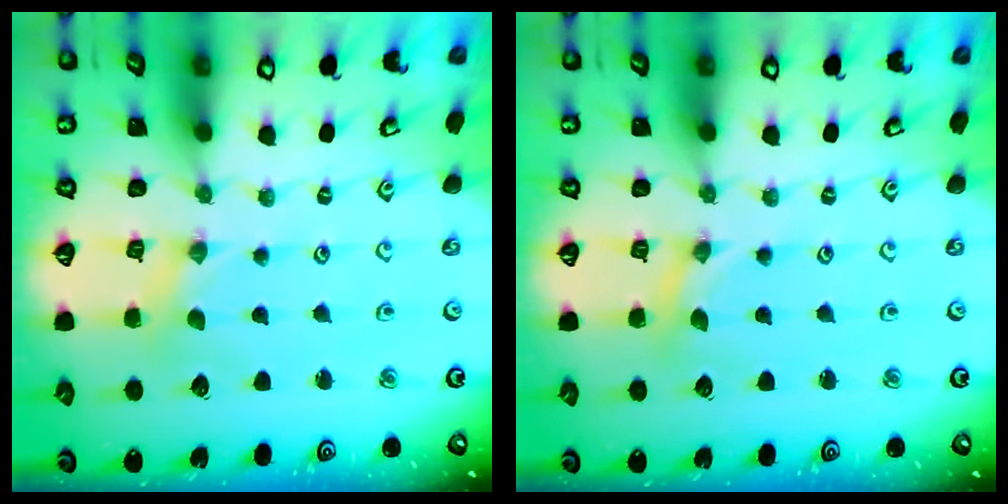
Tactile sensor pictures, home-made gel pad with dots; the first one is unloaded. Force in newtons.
{"total": 0.0}